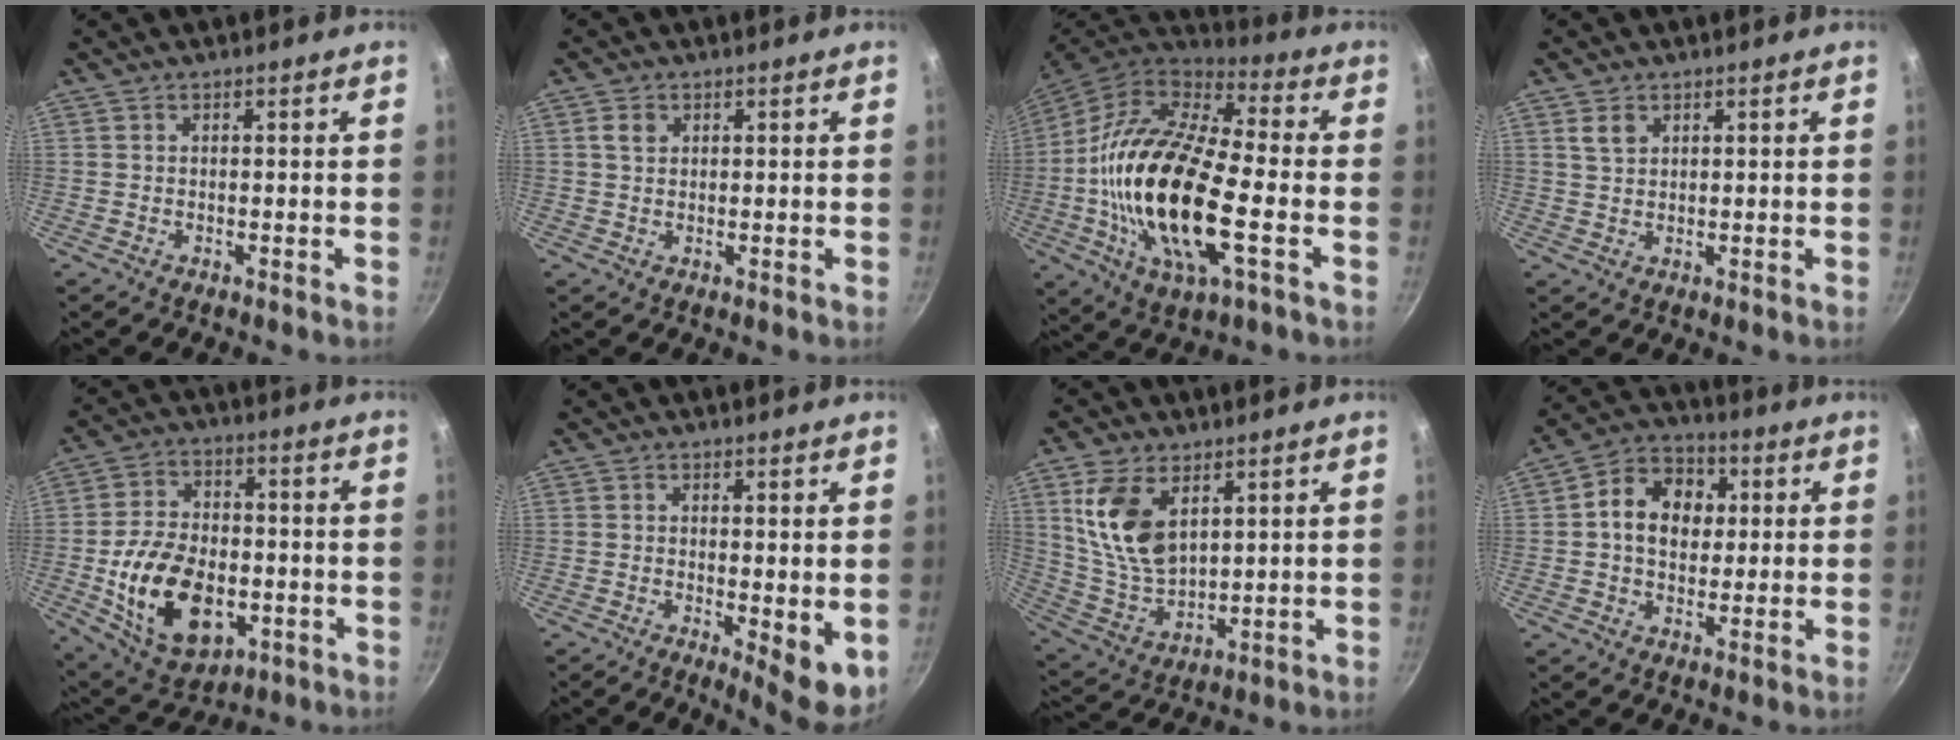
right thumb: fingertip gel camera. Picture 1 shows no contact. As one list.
[{"total": 2.4, "force": [0.9, 1.8, 1.3], "torque": [-0.017, 0.001, 0.018]}, {"total": 25.4, "force": [-3.8, 10.1, 23.0], "torque": [-0.440, 0.015, -0.082]}, {"total": 2.9, "force": [1.5, 2.0, 1.6], "torque": [-0.022, -0.003, 0.031]}, {"total": 18.7, "force": [-4.1, 12.0, 13.7], "torque": [-0.226, 0.015, -0.054]}, {"total": 6.5, "force": [-0.6, 1.9, 6.2], "torque": [-0.077, -0.016, -0.006]}, {"total": 13.5, "force": [5.1, 7.8, 9.7], "torque": [-0.174, -0.033, 0.113]}, {"total": 11.3, "force": [1.6, 8.7, 7.0], "torque": [-0.083, 0.014, 0.010]}]